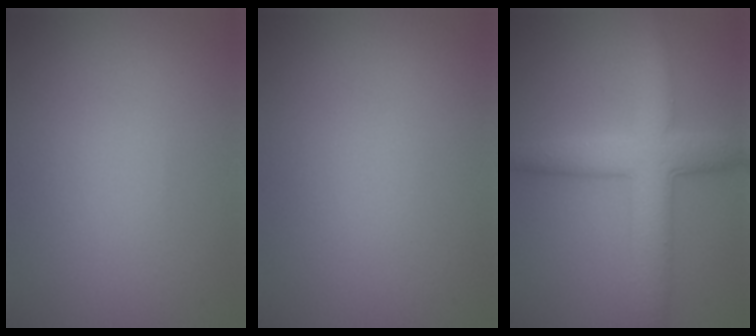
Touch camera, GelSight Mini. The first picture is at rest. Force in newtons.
{"total": 0.0}
{"total": 5.9, "press": 5.9, "slide": 0.3}